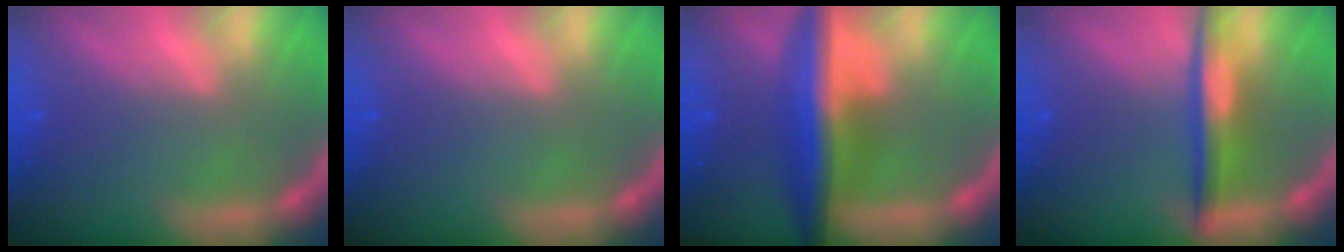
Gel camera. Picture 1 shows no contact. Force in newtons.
{"total": 0.0}
{"total": 8.4}
{"total": 4.5}